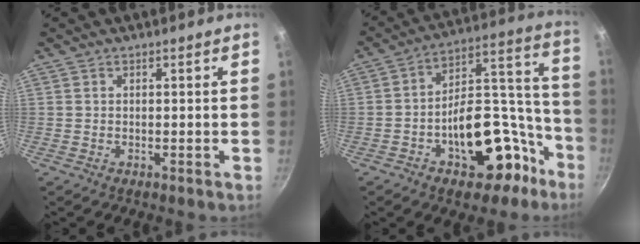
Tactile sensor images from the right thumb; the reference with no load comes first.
{"total": 21.2, "force": [-9.8, 12.3, 14.2], "torque": [-0.141, 0.105, -0.136]}